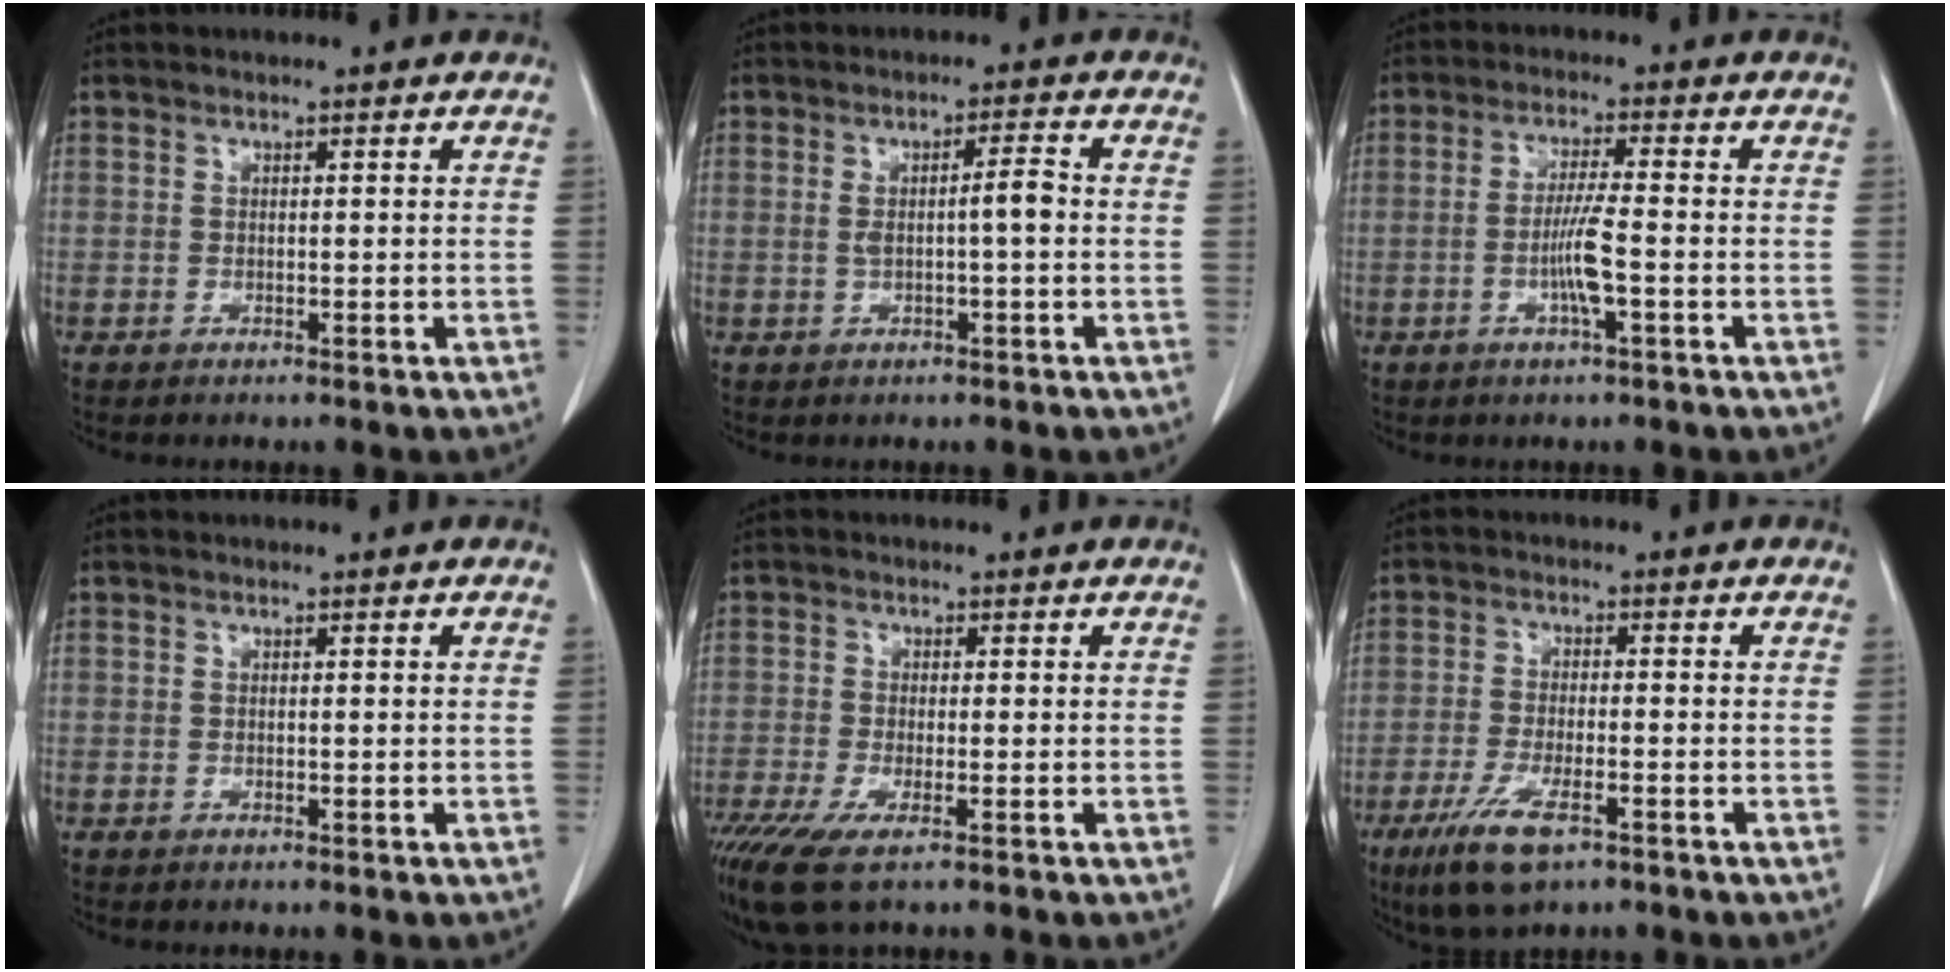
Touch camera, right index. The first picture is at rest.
{"total": 3.7, "force": [-0.1, 0.2, 3.7], "torque": [-0.069, 0.007, 0.000]}
{"total": 5.3, "force": [-1.4, -0.2, 5.1], "torque": [-0.104, -0.004, -0.028]}
{"total": 0.0}
{"total": 6.8, "force": [-4.1, 1.2, 5.2], "torque": [-0.098, -0.020, -0.072]}
{"total": 8.0, "force": [-4.6, 1.8, 6.2], "torque": [-0.125, -0.019, -0.077]}